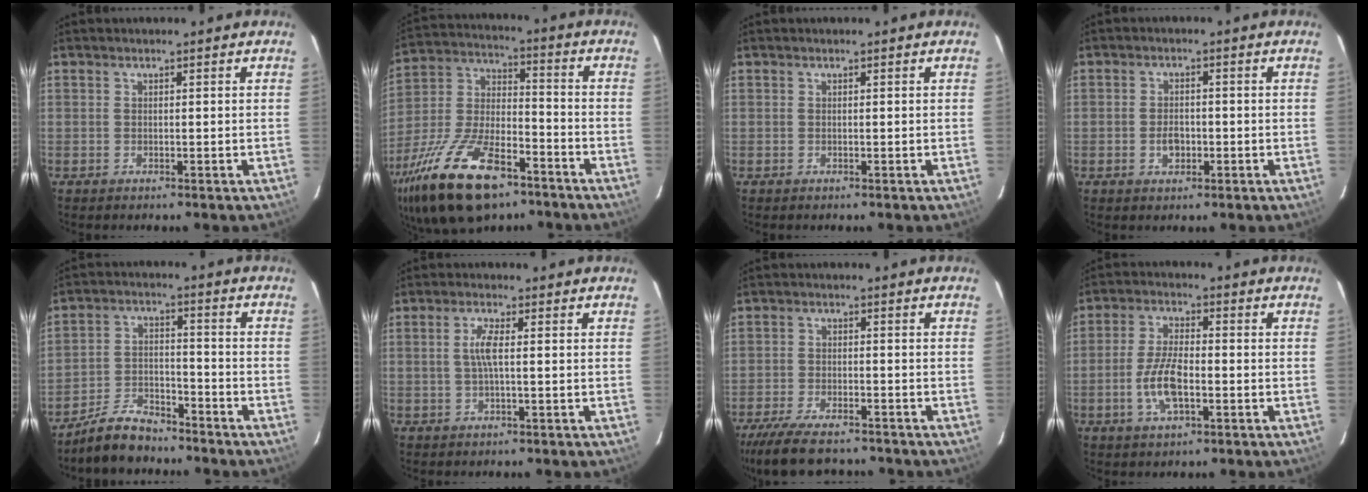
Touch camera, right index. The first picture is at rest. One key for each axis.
{"total": 24.1, "fx": -15.0, "fy": 10.3, "fz": 15.8, "tx": -0.325, "ty": -0.020, "tz": -0.259}
{"total": 0.0}
{"total": 3.4, "fx": -1.0, "fy": 2.3, "fz": 2.3, "tx": -0.043, "ty": 0.003, "tz": -0.015}
{"total": 8.4, "fx": -7.3, "fy": 3.2, "fz": 2.8, "tx": -0.075, "ty": 0.020, "tz": -0.127}
{"total": 3.2, "fx": 0.0, "fy": 0.2, "fz": 3.2, "tx": -0.066, "ty": 0.002, "tz": 0.001}
{"total": 13.1, "fx": -10.9, "fy": 3.8, "fz": 6.1, "tx": -0.141, "ty": -0.029, "tz": -0.182}
{"total": 8.0, "fx": -2.5, "fy": 3.1, "fz": 7.0, "tx": -0.147, "ty": 0.002, "tz": -0.047}